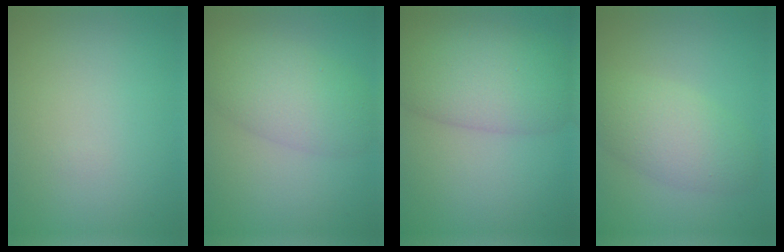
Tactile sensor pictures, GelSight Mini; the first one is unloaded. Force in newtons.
{"total": 5.2, "press": 5.2, "slide": 0.3}
{"total": 7.9, "press": 7.9, "slide": 0.3}
{"total": 4.4, "press": 4.4, "slide": 0.2}